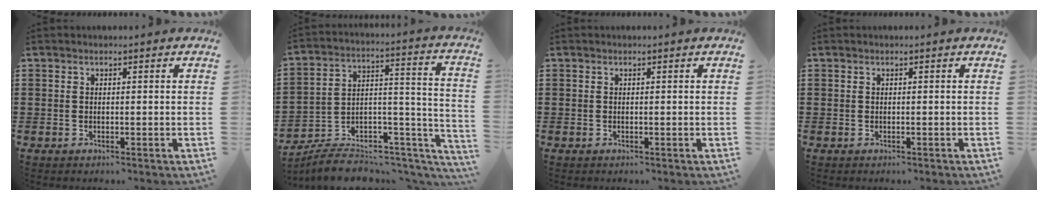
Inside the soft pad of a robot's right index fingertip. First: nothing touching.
{"total": 6.9, "force": [-5.9, 2.6, 2.4], "torque": [-0.037, 0.009, -0.109]}
{"total": 0.0}
{"total": 0.0}